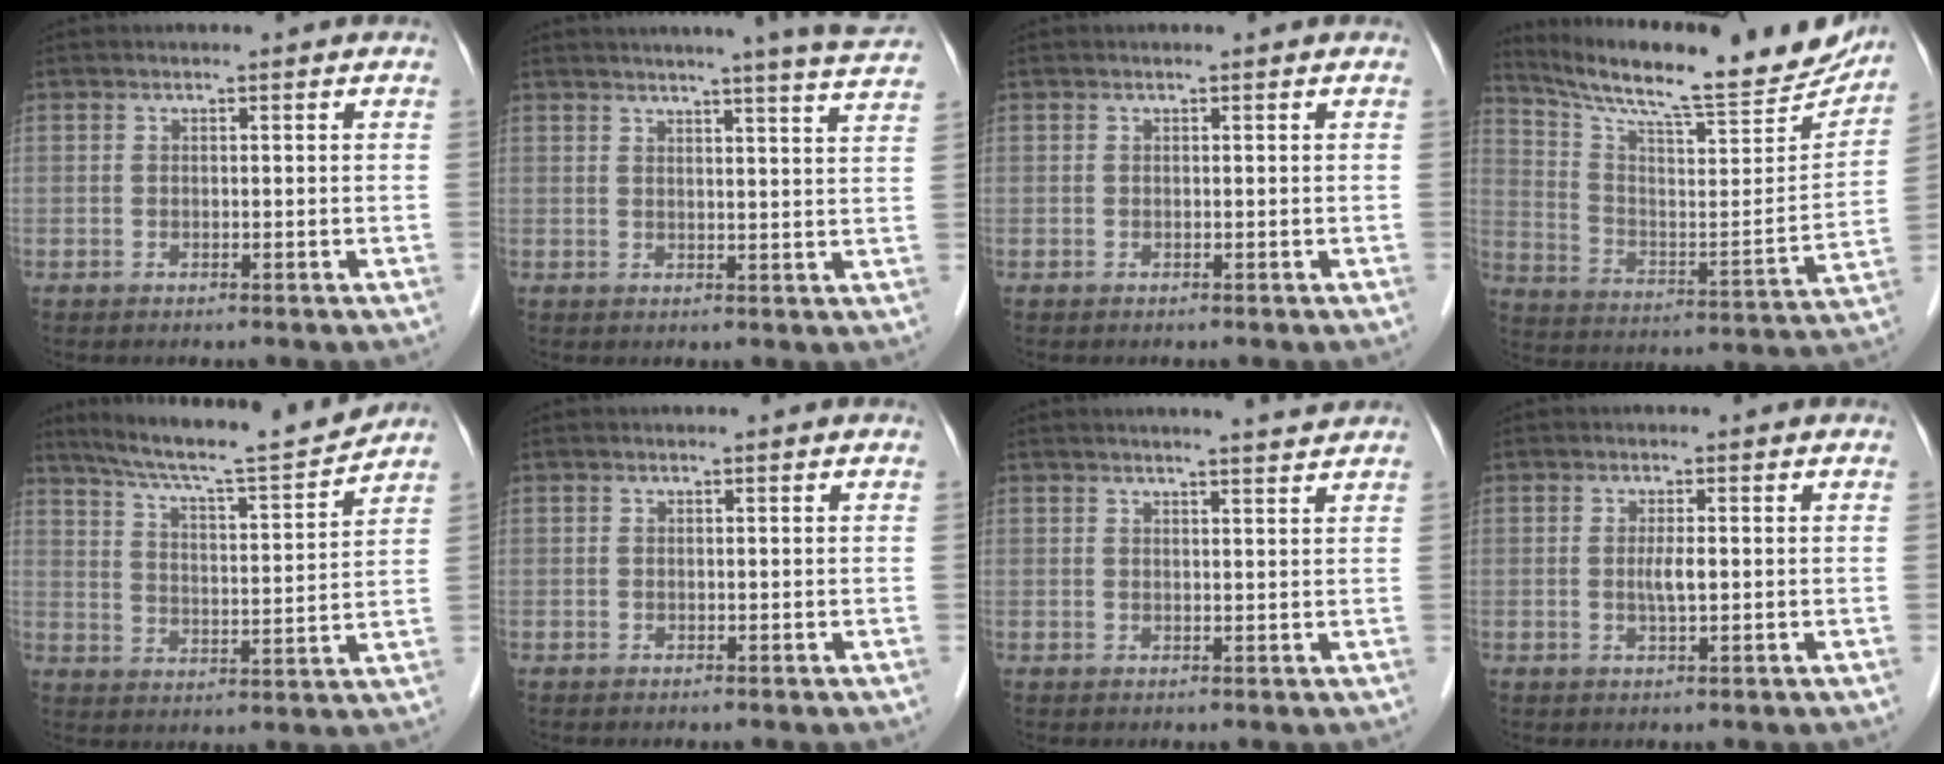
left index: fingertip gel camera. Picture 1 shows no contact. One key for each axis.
{"total": 12.6, "fx": 11.2, "fy": -1.5, "fz": 5.3, "tx": -0.077, "ty": -0.030, "tz": 0.117}
{"total": 0.0}
{"total": 24.6, "fx": 22.0, "fy": 3.1, "fz": 10.6, "tx": -0.176, "ty": -0.045, "tz": 0.314}
{"total": 14.2, "fx": 13.2, "fy": -0.7, "fz": 5.3, "tx": -0.095, "ty": -0.013, "tz": 0.203}
{"total": 0.0}
{"total": 4.2, "fx": 3.8, "fy": -0.6, "fz": 1.6, "tx": -0.026, "ty": 0.002, "tz": 0.045}
{"total": 2.0, "fx": 0.0, "fy": 0.2, "fz": 2.0, "tx": -0.041, "ty": -0.002, "tz": 0.001}